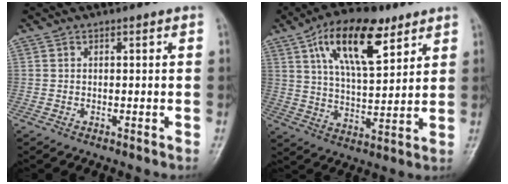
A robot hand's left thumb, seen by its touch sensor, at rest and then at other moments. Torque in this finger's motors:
{"motor_torque": [0.52, 0.49, 1.48, -1.29, 0.36]}